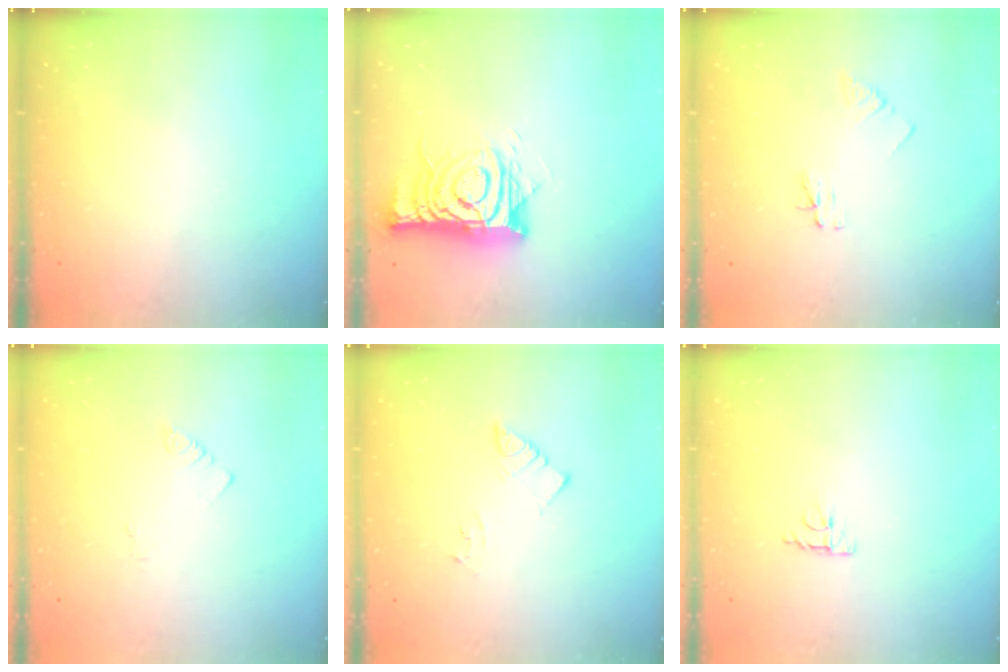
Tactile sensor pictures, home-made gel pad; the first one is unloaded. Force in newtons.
{"total": 13.3, "press": 13.3, "slide": 1.1}
{"total": 3.2, "press": 3.2, "slide": 0.4}
{"total": 1.1, "press": 1.1, "slide": 0.3}
{"total": 4.0, "press": 3.9, "slide": 0.5}
{"total": 4.1, "press": 4.0, "slide": 0.7}